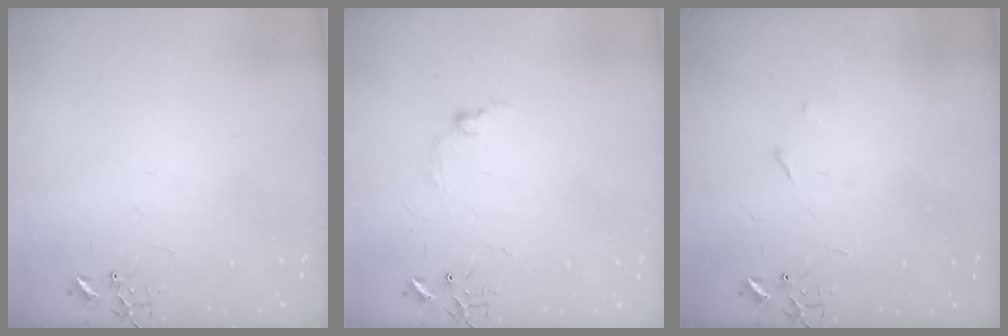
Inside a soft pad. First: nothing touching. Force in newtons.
{"total": 6.4, "press": 6.3, "slide": 0.9}
{"total": 2.9, "press": 2.8, "slide": 0.5}